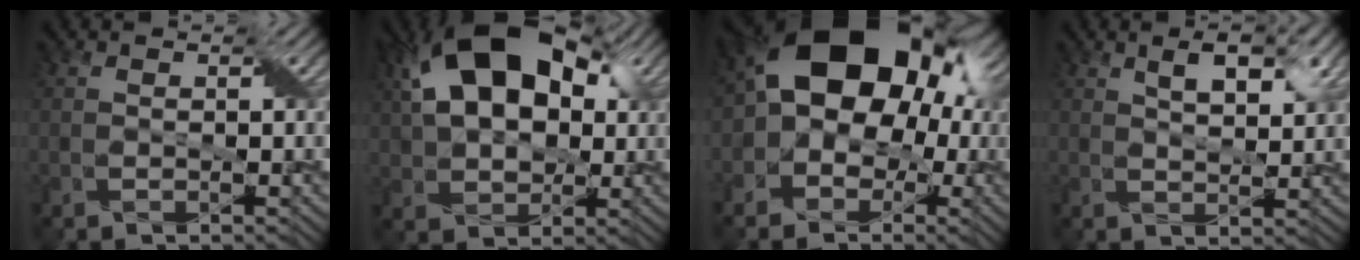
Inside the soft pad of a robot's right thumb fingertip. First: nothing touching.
{"total": 16.9, "force": [5.4, 10.5, 12.1], "torque": [-0.225, 0.038, 0.083]}
{"total": 16.3, "force": [1.5, 12.5, 10.4], "torque": [-0.131, 0.017, -0.002]}
{"total": 4.3, "force": [2.6, 1.3, 3.2], "torque": [-0.063, 0.001, 0.045]}